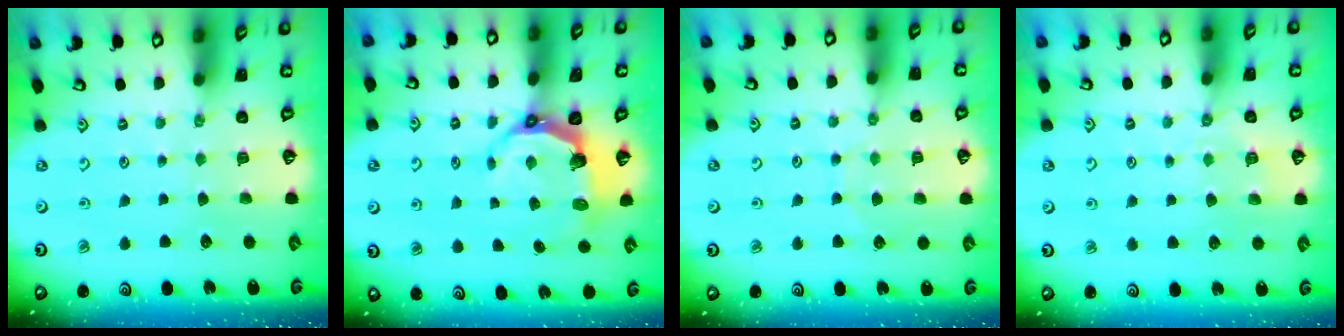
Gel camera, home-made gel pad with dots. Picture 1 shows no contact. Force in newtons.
{"total": 6.8, "press": 5.2, "slide": 4.4}
{"total": 6.0, "press": 6.0, "slide": 0.6}
{"total": 3.0, "press": 2.9, "slide": 0.7}